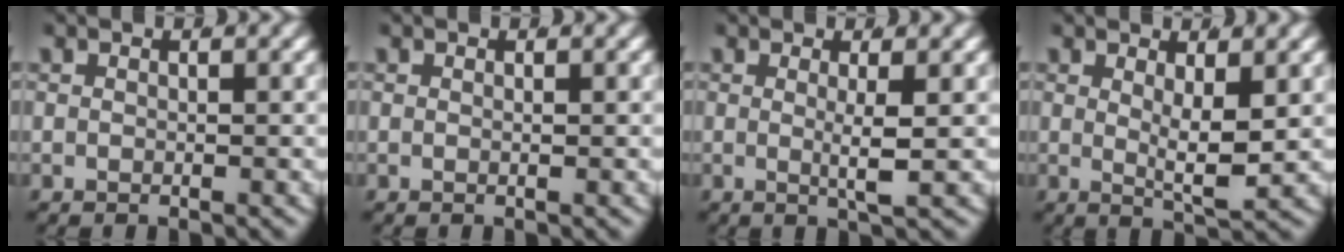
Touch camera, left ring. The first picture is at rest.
{"total": 0.0}
{"total": 2.2, "force": [0.3, -0.3, 2.2], "torque": [-0.041, -0.012, 0.008]}
{"total": 3.1, "force": [0.9, 0.3, 3.0], "torque": [-0.052, -0.020, 0.022]}